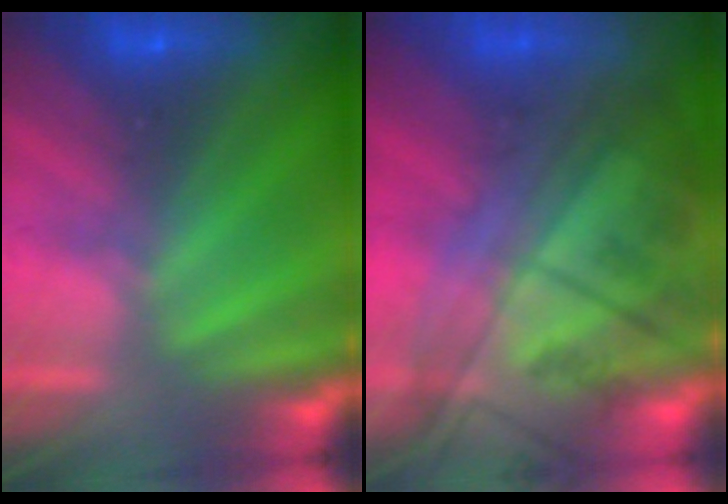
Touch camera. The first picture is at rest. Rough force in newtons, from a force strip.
{"total": 7.3}